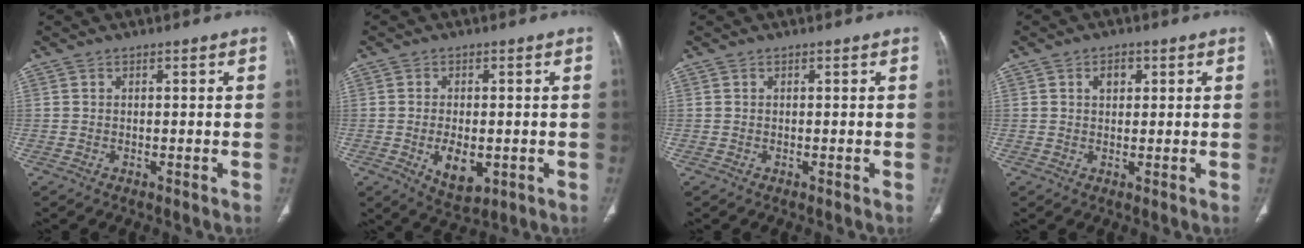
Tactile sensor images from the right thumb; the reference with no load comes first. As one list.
[{"total": 7.2, "force": [-1.7, 4.0, 5.8], "torque": [-0.084, -0.009, -0.016]}, {"total": 0.0}, {"total": 2.8, "force": [1.0, 2.0, 1.6], "torque": [-0.013, -0.001, 0.014]}]